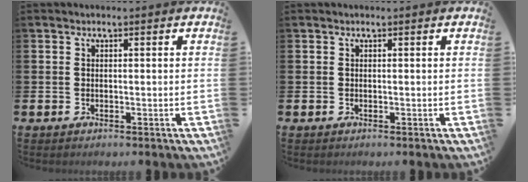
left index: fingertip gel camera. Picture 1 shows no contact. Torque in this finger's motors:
{"motor_torque": [-0.05, 0.00, -0.09, -0.03]}